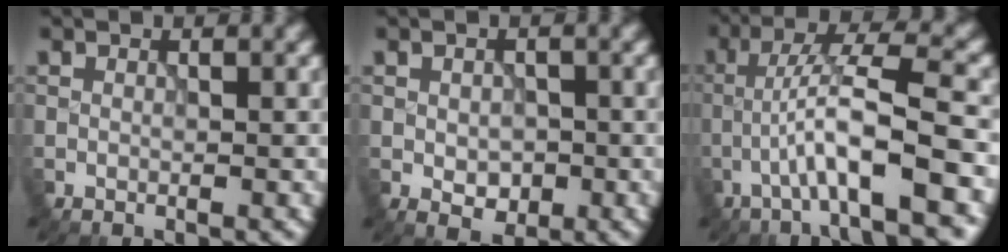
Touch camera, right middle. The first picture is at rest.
{"total": 2.7, "force": [-0.7, 1.8, 1.8], "torque": [-0.028, -0.006, -0.009]}
{"total": 8.0, "force": [-2.7, 1.0, 7.4], "torque": [-0.126, 0.023, -0.049]}